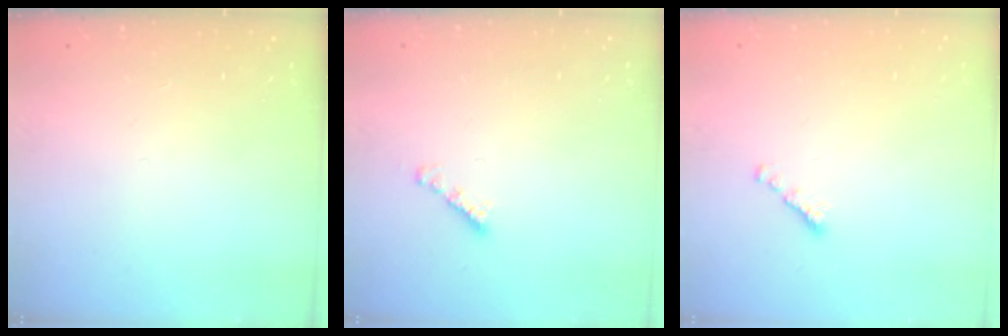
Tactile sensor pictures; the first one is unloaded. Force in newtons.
{"total": 2.3, "press": 2.3, "slide": 0.2}
{"total": 1.5, "press": 1.4, "slide": 0.5}